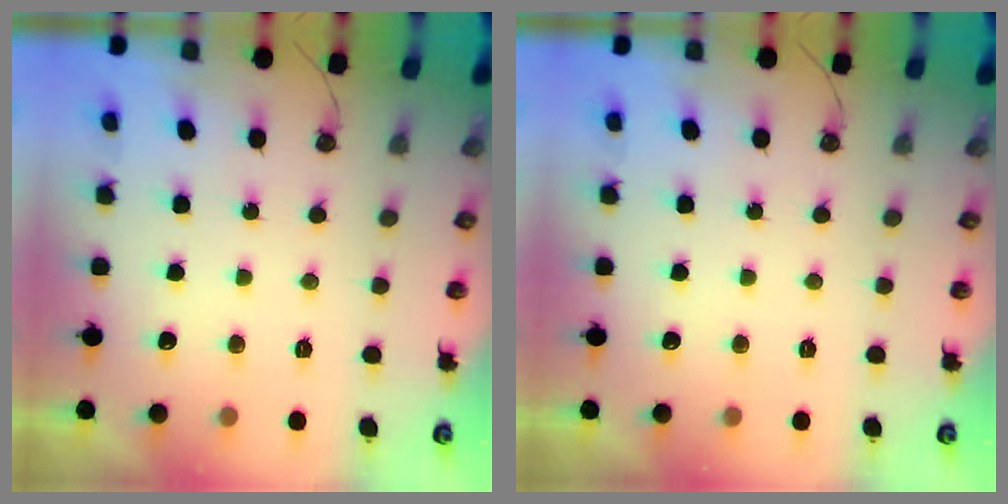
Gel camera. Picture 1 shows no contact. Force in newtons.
{"total": 0.0}